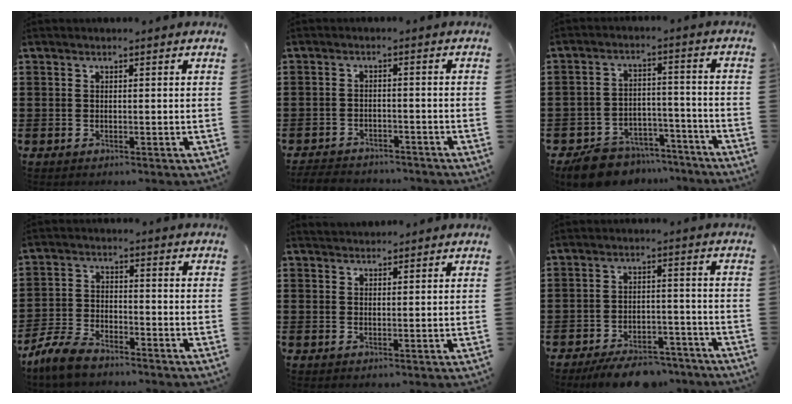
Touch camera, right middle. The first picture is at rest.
{"total": 3.3, "force": [-3.3, 0.4, 0.1], "torque": [-0.007, -0.003, -0.069]}
{"total": 7.8, "force": [-7.4, 2.0, 1.3], "torque": [-0.032, 0.023, -0.146]}
{"total": 6.2, "force": [-5.6, 1.4, 2.3], "torque": [-0.070, 0.000, -0.113]}
{"total": 1.5, "force": [1.4, 0.4, -0.1], "torque": [-0.002, 0.003, 0.029]}
{"total": 6.5, "force": [-6.1, 1.2, 1.9], "torque": [-0.023, 0.014, -0.111]}